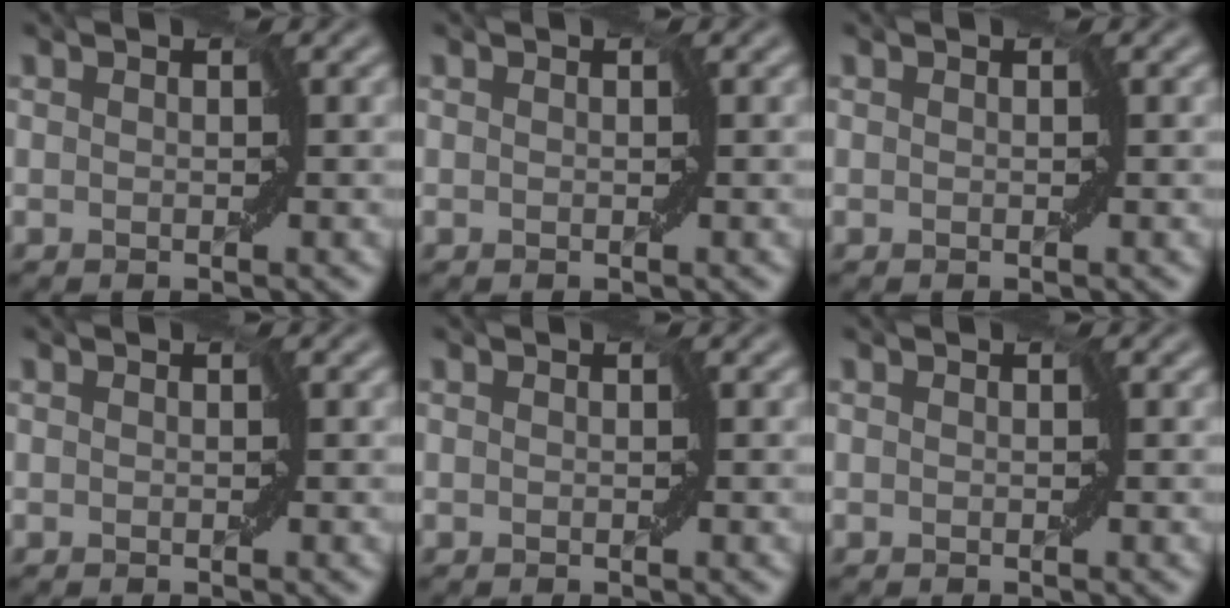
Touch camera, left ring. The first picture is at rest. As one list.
[{"total": 0.0}, {"total": 0.0}, {"total": 0.0}, {"total": 0.0}, {"total": 0.0}]